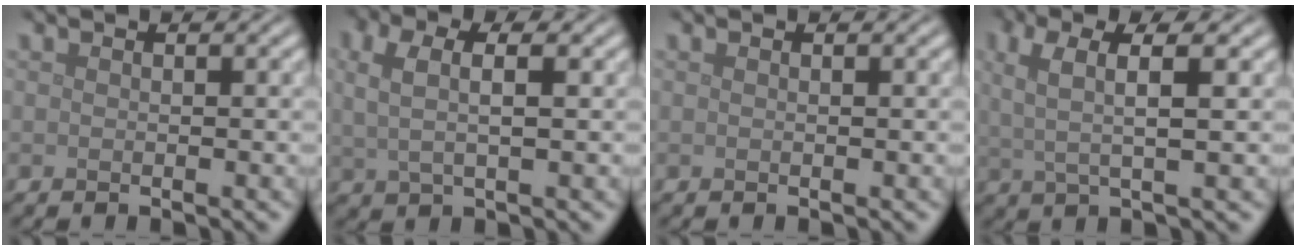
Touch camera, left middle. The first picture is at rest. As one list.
[{"total": 3.5, "force": [1.0, 1.6, 2.9], "torque": [-0.068, 0.003, 0.021]}, {"total": 0.0}, {"total": 4.0, "force": [1.3, 1.0, 3.6], "torque": [-0.077, 0.001, 0.026]}]